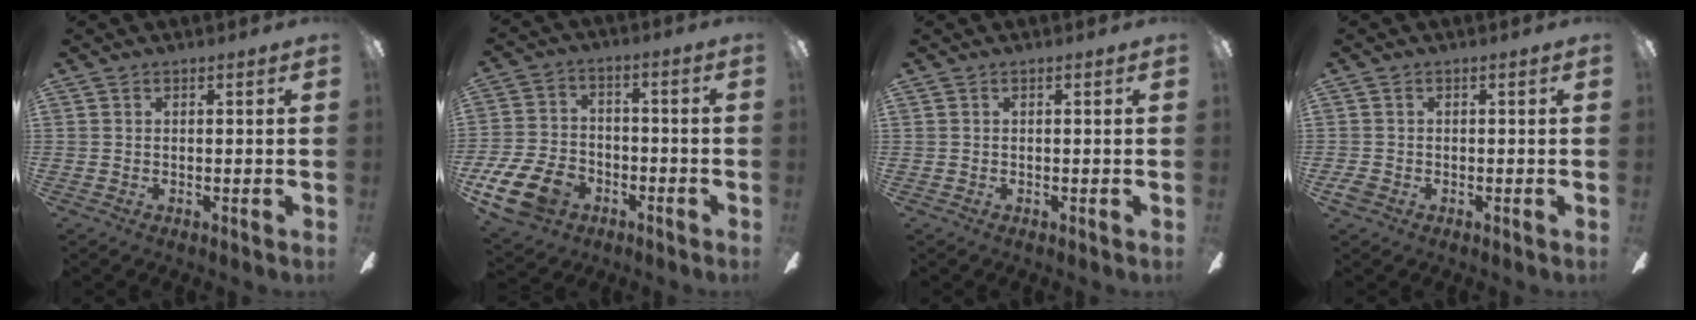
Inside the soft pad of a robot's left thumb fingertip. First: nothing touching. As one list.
[{"total": 13.6, "force": [-7.1, 8.9, 7.4], "torque": [-0.165, 0.047, -0.128]}, {"total": 0.0}, {"total": 1.9, "force": [-0.8, 1.5, 0.8], "torque": [-0.013, 0.005, -0.016]}]